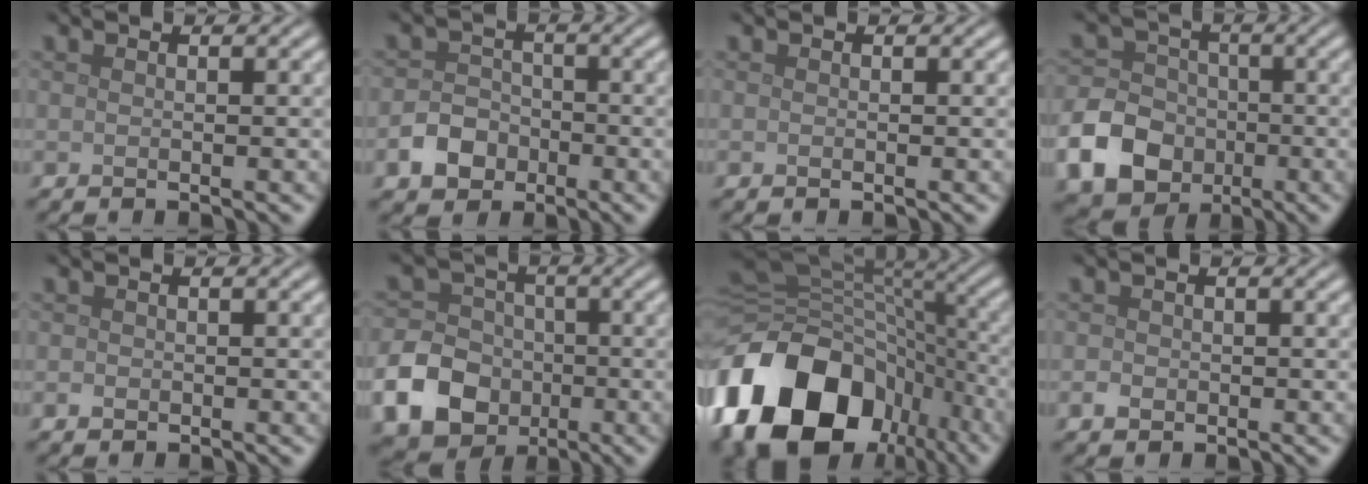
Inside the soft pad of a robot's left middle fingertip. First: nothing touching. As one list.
[{"total": 3.4, "force": [-1.6, 2.7, 1.4], "torque": [-0.024, 0.002, -0.033]}, {"total": 0.0}, {"total": 10.2, "force": [-4.1, 8.4, 4.1], "torque": [-0.081, -0.035, -0.102]}, {"total": 0.8, "force": [-0.2, 0.7, 0.3], "torque": [-0.004, -0.004, -0.006]}, {"total": 11.3, "force": [-4.4, 9.5, 4.3], "torque": [-0.085, -0.039, -0.104]}, {"total": 17.3, "force": [-7.7, 12.2, 9.5], "torque": [-0.205, -0.021, -0.131]}, {"total": 1.2, "force": [-0.4, 1.0, 0.5], "torque": [-0.006, -0.002, -0.011]}]